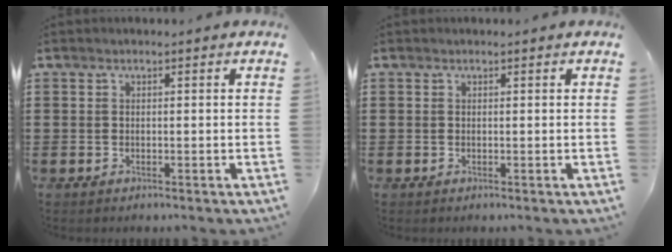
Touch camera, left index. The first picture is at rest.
{"total": 0.0}